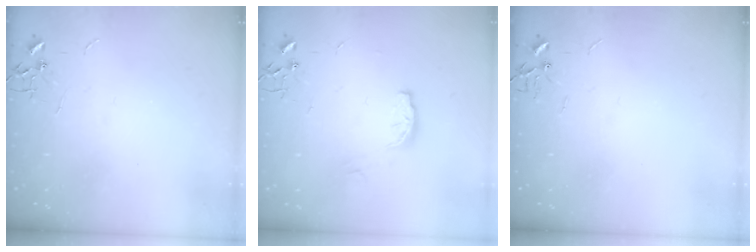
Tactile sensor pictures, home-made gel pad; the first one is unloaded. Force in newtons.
{"total": 6.2, "press": 6.2, "slide": 0.3}
{"total": 0.0}